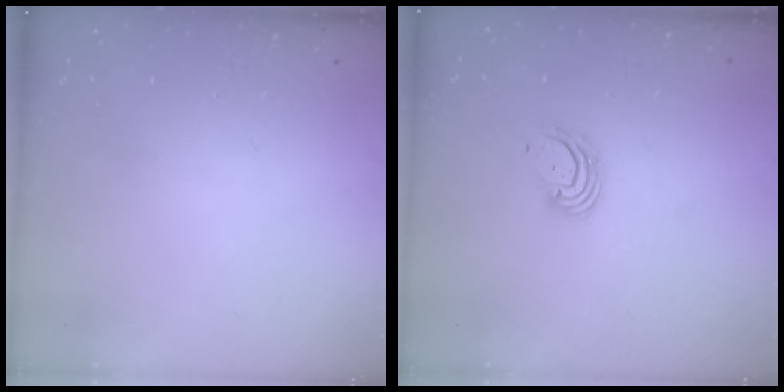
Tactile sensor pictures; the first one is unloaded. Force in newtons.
{"total": 4.5, "press": 4.5, "slide": 0.5}